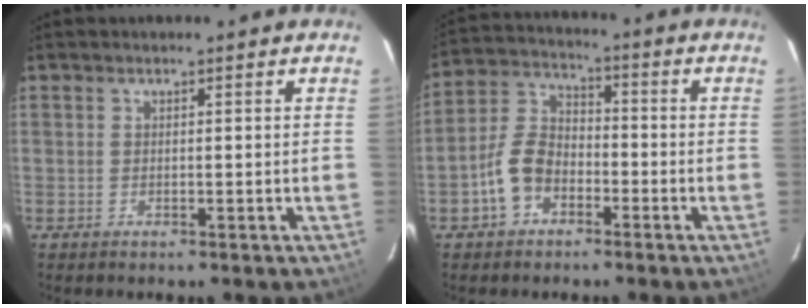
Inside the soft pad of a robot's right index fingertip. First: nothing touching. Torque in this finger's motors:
{"motor_torque": [0.66, -0.04, 0.02, 0.00]}